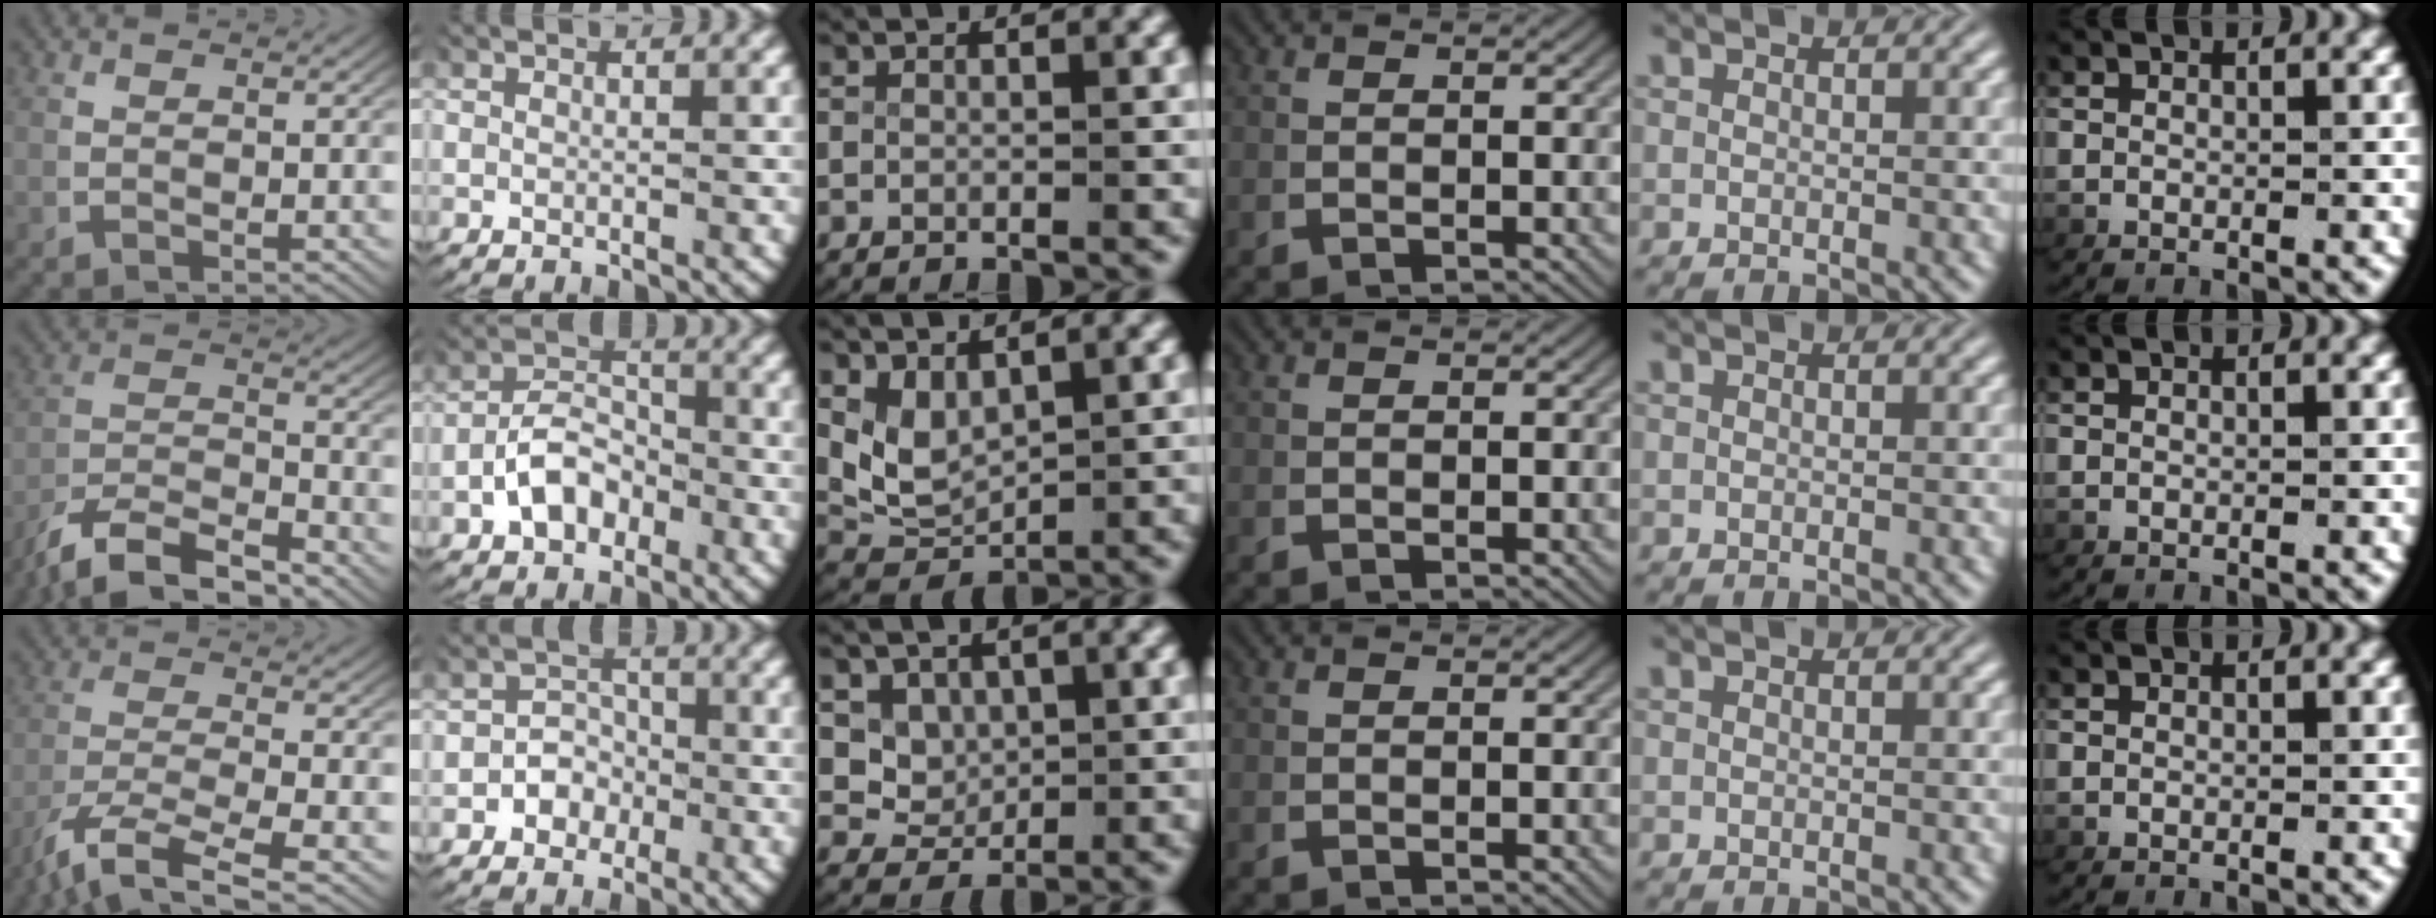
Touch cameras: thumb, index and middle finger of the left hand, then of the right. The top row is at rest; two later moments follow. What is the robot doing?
{"motion": "lift_and_place", "object": "card"}